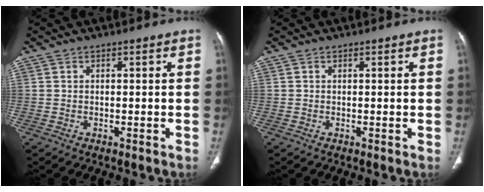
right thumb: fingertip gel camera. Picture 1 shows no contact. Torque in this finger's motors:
{"motor_torque": [1.82, 1.85, 1.07, -0.89, 0.03]}